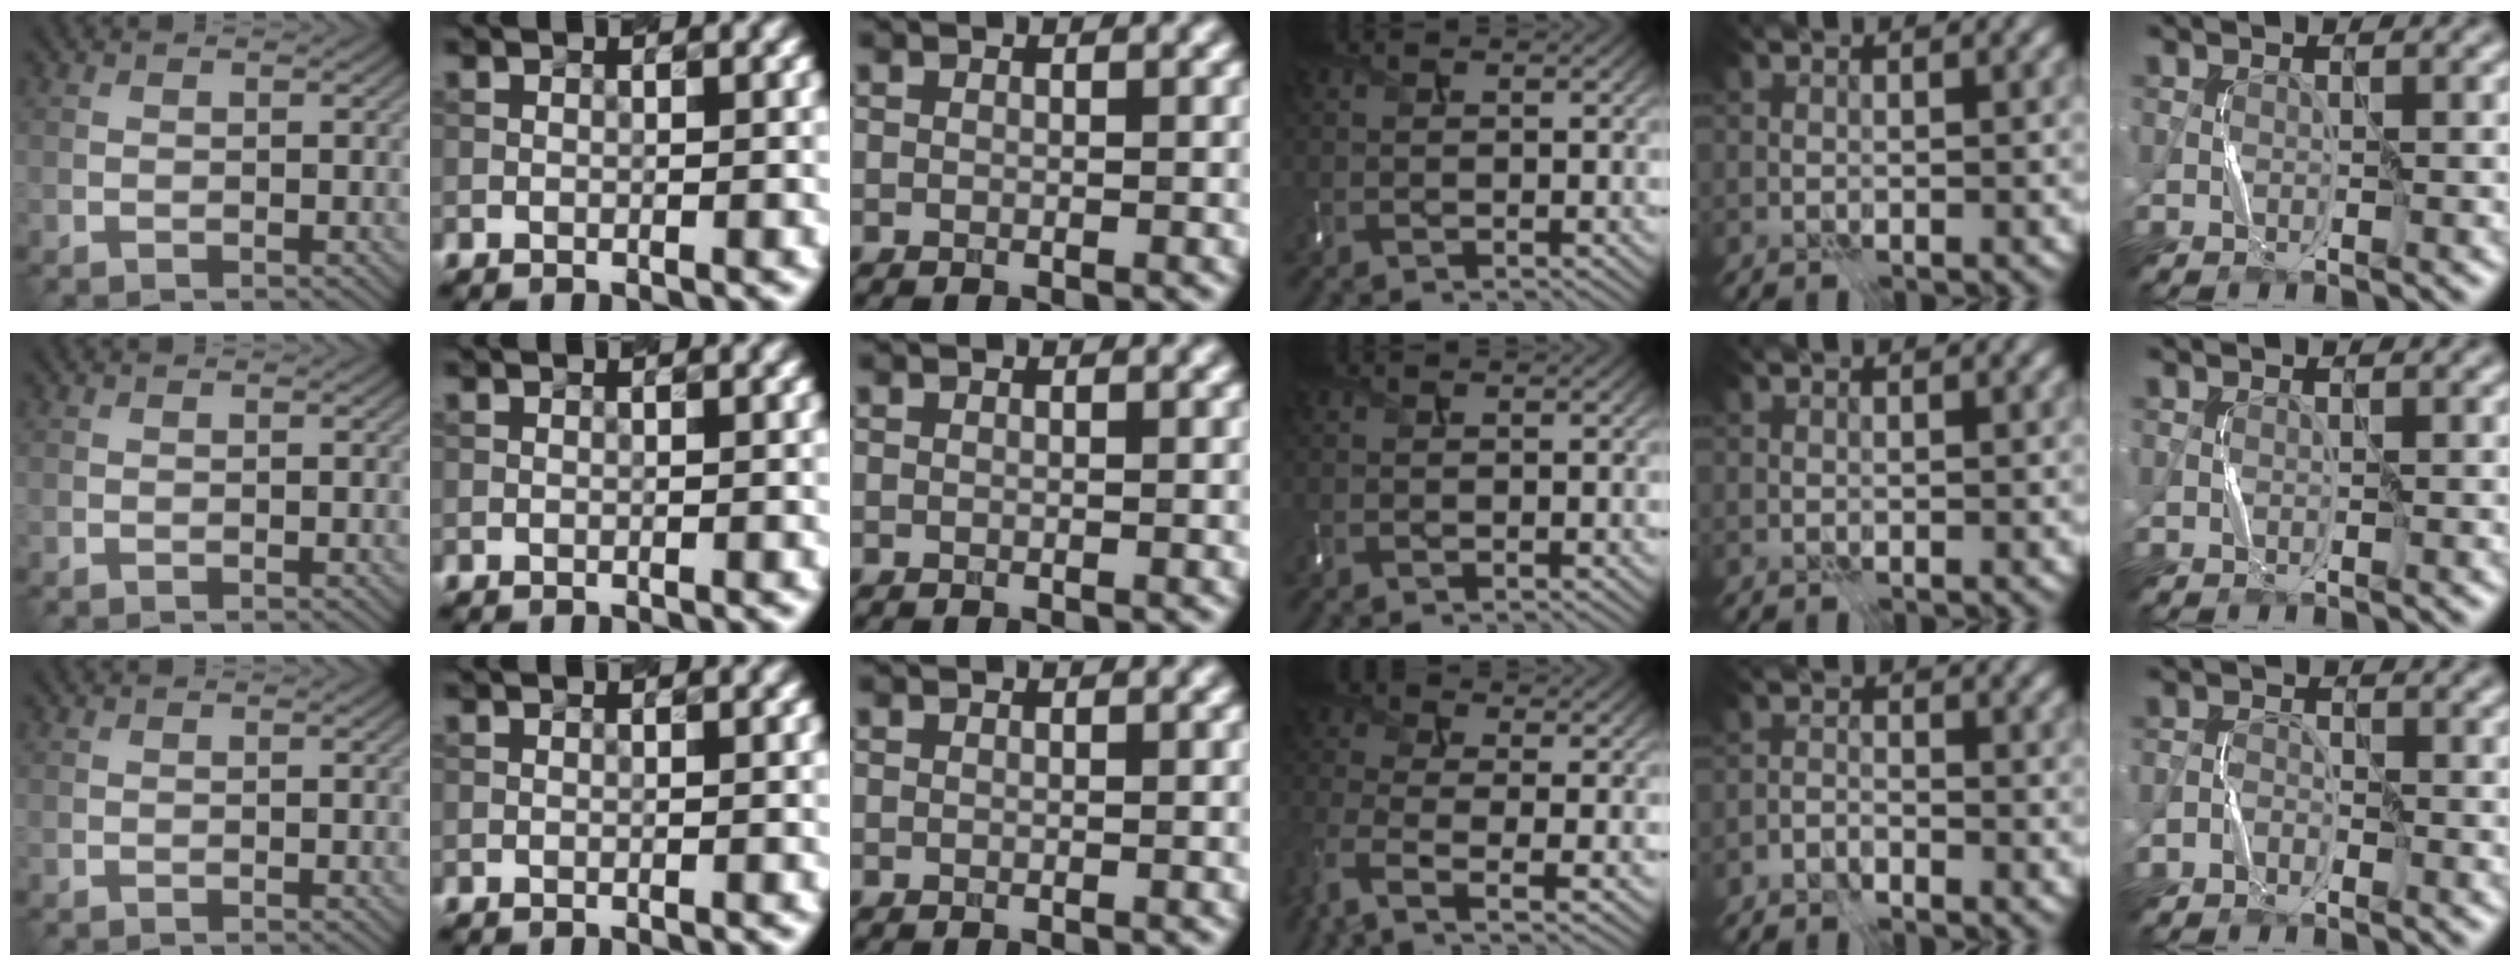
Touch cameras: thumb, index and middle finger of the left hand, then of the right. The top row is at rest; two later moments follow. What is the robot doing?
{"motion": "press", "object": "memory foam"}